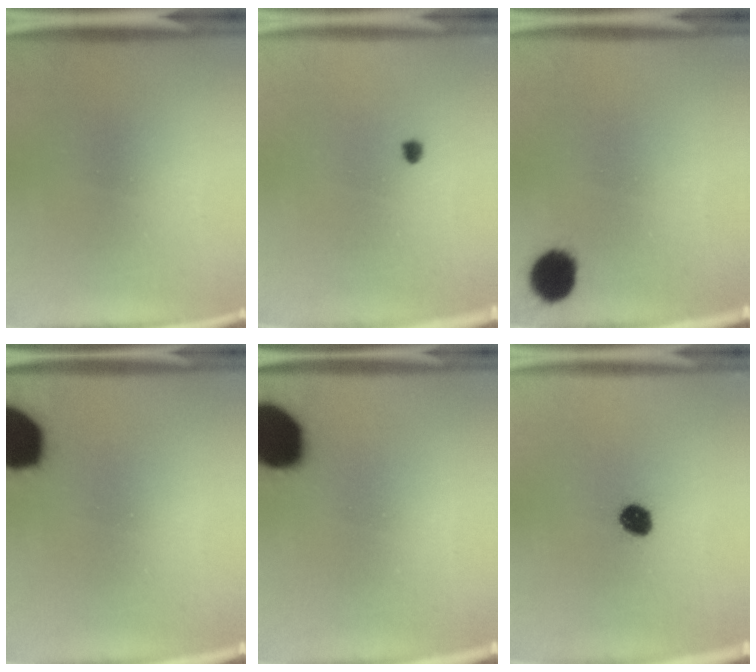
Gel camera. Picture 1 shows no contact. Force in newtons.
{"total": 0.9}
{"total": 7.4}
{"total": 17.4}
{"total": 19.2}
{"total": 5.5}